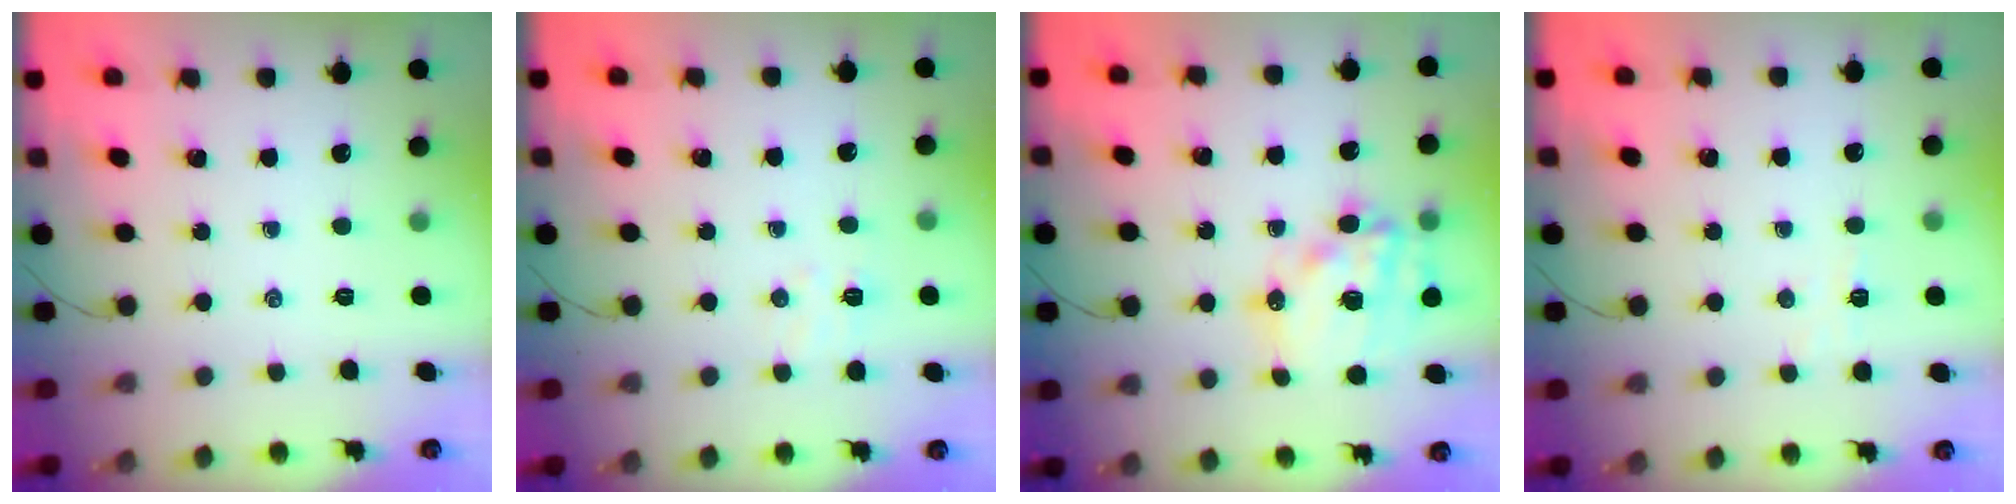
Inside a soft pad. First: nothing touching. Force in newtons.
{"total": 4.6, "press": 4.4, "slide": 1.2}
{"total": 16.2, "press": 15.8, "slide": 3.7}
{"total": 2.9, "press": 2.7, "slide": 0.8}